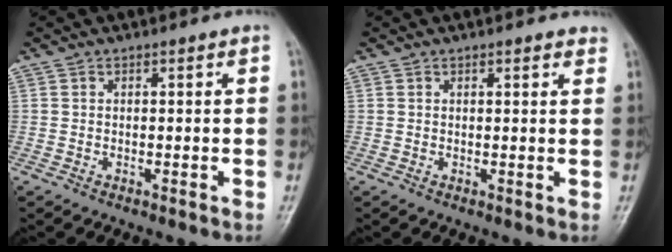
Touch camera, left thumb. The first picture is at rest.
{"total": 2.0, "force": [1.5, 0.7, 1.2], "torque": [-0.006, -0.003, 0.016]}